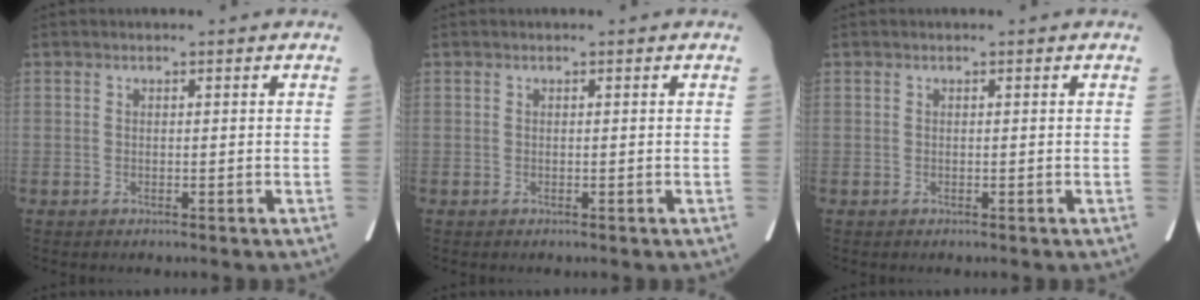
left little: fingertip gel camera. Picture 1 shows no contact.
{"total": 0.0}
{"total": 0.0}